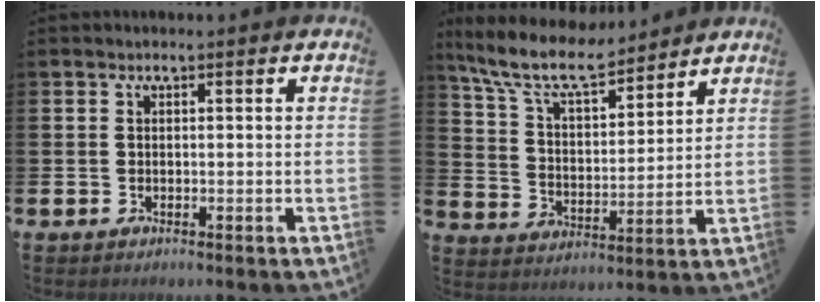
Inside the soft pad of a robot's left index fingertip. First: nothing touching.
{"total": 9.4, "force": [8.4, 2.3, 3.8], "torque": [-0.113, -0.039, 0.150]}